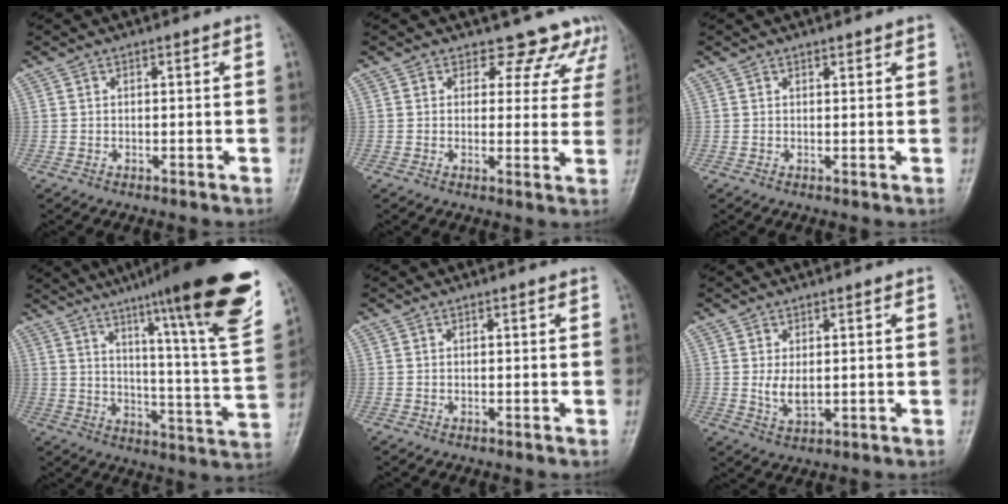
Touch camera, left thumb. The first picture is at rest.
{"total": 9.5, "force": [8.1, 4.9, 0.7], "torque": [0.051, -0.039, 0.064]}
{"total": 1.0, "force": [0.9, 0.3, 0.4], "torque": [-0.002, -0.004, 0.010]}
{"total": 25.6, "force": [16.0, 1.9, 19.8], "torque": [-0.267, -0.070, 0.230]}
{"total": 0.0}
{"total": 3.6, "force": [0.5, 1.9, 2.9], "torque": [-0.049, -0.012, 0.017]}